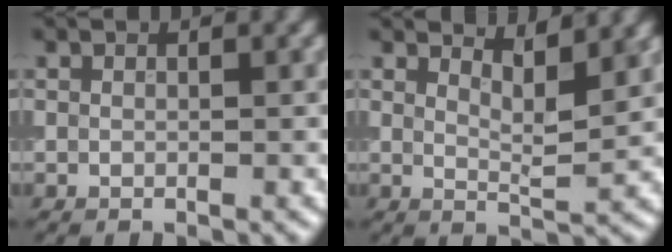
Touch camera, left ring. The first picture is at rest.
{"total": 3.4, "force": [2.8, 0.6, 1.8], "torque": [-0.028, -0.005, 0.044]}